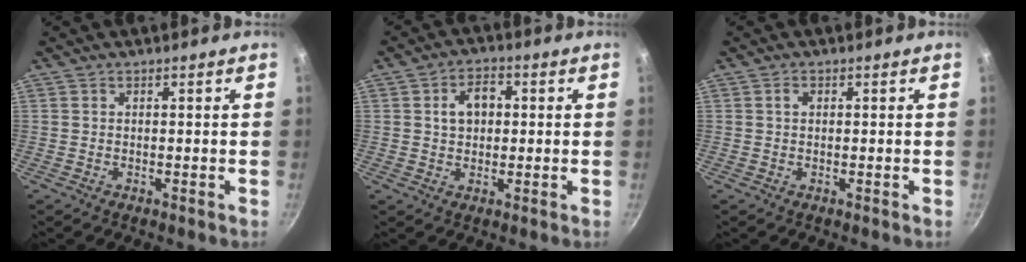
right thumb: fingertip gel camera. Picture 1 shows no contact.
{"total": 6.0, "force": [0.9, 4.5, 4.0], "torque": [-0.041, 0.011, 0.011]}
{"total": 1.3, "force": [0.3, 0.9, 0.8], "torque": [-0.013, 0.005, 0.005]}